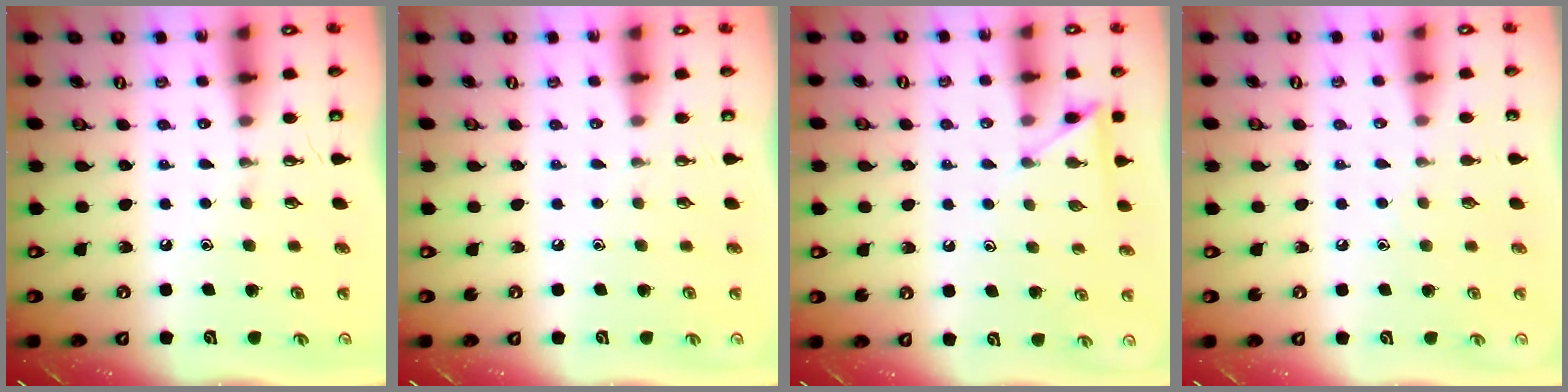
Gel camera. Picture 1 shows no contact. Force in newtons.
{"total": 0.0}
{"total": 5.9, "press": 5.8, "slide": 0.7}
{"total": 3.0, "press": 2.9, "slide": 0.4}